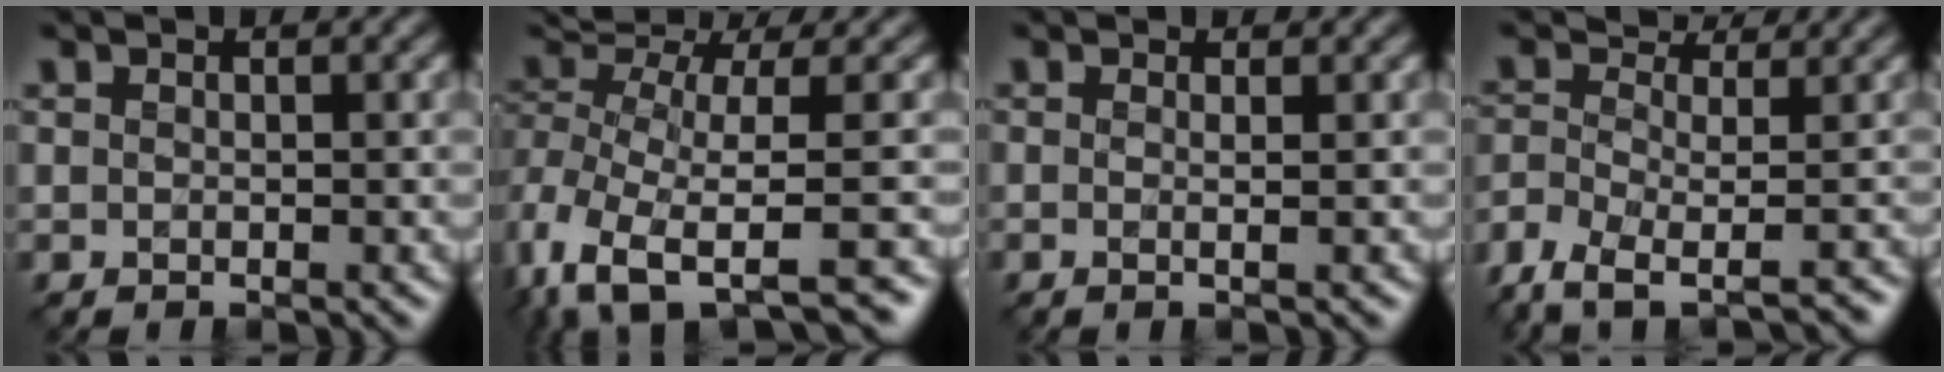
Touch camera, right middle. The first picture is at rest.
{"total": 7.5, "force": [-2.4, 3.7, 6.1], "torque": [-0.136, 0.002, -0.027]}
{"total": 1.4, "force": [0.1, 0.5, 1.3], "torque": [-0.018, -0.001, -0.019]}
{"total": 6.2, "force": [-3.8, 2.8, 4.1], "torque": [-0.067, 0.006, -0.063]}